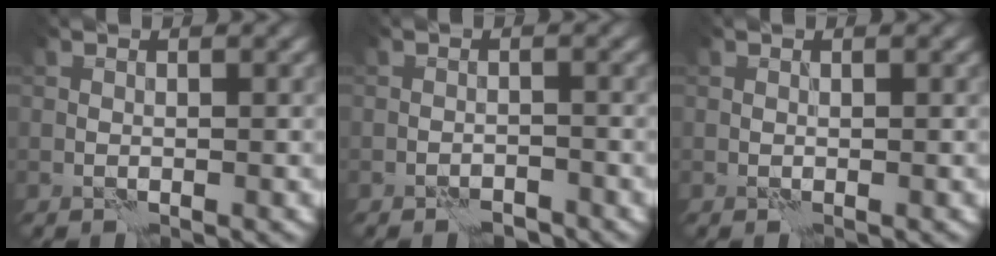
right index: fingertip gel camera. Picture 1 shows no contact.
{"total": 1.7, "force": [-1.6, 0.5, 0.5], "torque": [-0.003, 0.006, -0.028]}
{"total": 0.0}